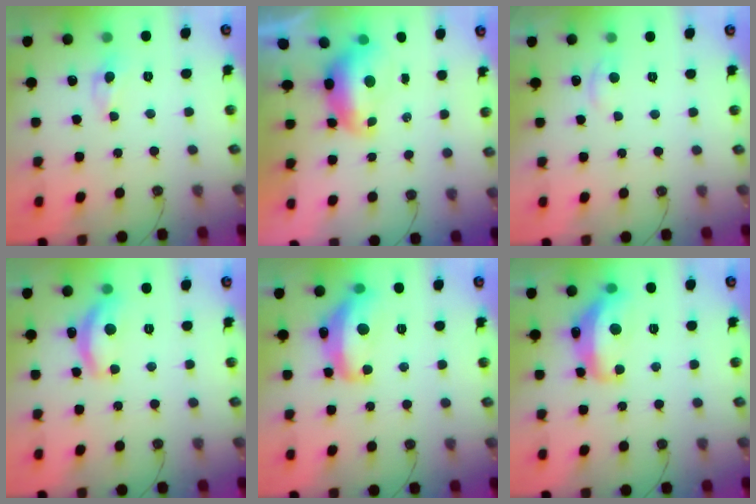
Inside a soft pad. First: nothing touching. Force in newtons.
{"total": 1.2, "press": 1.1, "slide": 0.5}
{"total": 0.8, "press": 0.3, "slide": 0.8}
{"total": 9.3, "press": 9.3, "slide": 0.7}
{"total": 10.4, "press": 10.4, "slide": 0.8}
{"total": 9.3, "press": 9.3, "slide": 0.6}